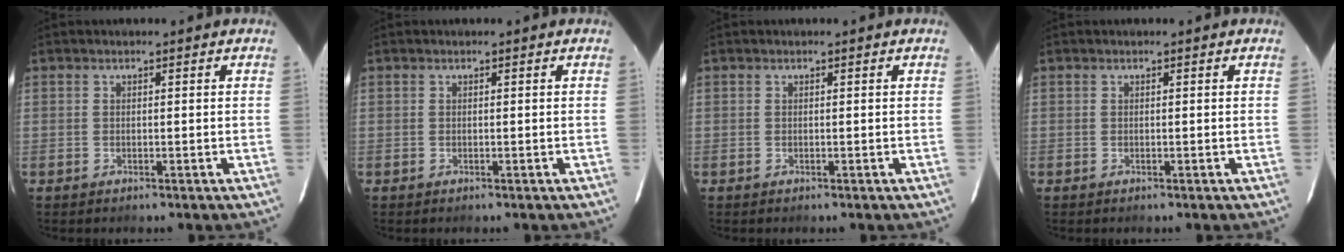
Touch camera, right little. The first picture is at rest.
{"total": 0.0}
{"total": 0.0}
{"total": 0.0}